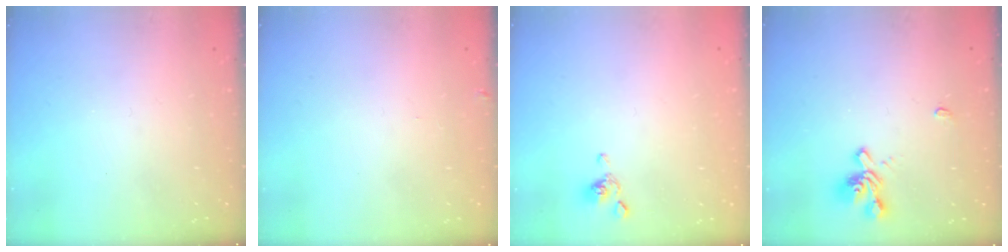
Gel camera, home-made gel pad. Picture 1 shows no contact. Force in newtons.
{"total": 0.0}
{"total": 2.4, "press": 2.3, "slide": 0.8}
{"total": 1.5, "press": 1.0, "slide": 1.1}